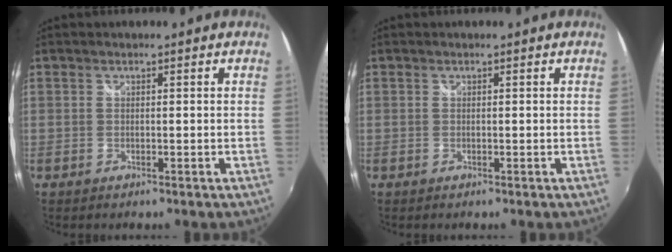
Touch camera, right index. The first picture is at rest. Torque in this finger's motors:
{"motor_torque": [-0.06, 0.06, 0.11, 0.01]}